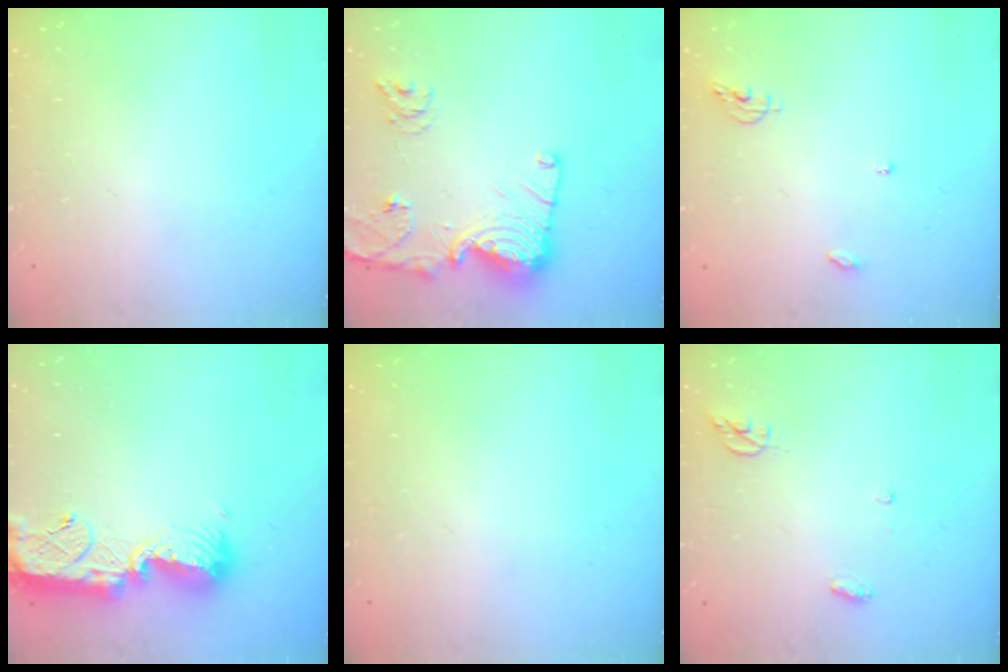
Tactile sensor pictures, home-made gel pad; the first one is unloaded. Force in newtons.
{"total": 14.6, "press": 14.6, "slide": 1.0}
{"total": 5.4, "press": 5.4, "slide": 0.4}
{"total": 13.1, "press": 13.1, "slide": 0.8}
{"total": 0.0}
{"total": 4.9, "press": 4.9, "slide": 0.2}